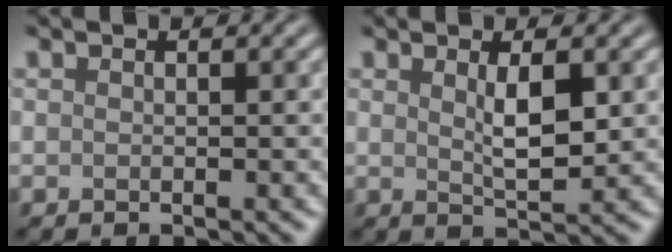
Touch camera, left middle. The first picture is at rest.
{"total": 2.9, "force": [0.8, 0.7, 2.7], "torque": [-0.052, -0.005, 0.016]}